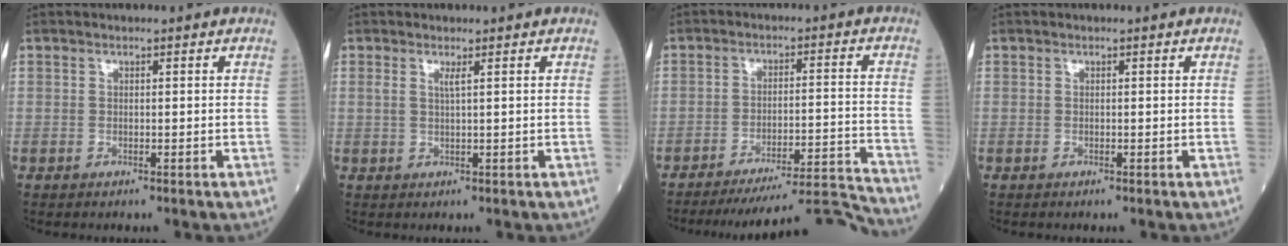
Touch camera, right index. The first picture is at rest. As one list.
[{"total": 1.1, "force": [0.4, -0.2, 1.0], "torque": [-0.024, 0.001, 0.009]}, {"total": 15.2, "force": [-14.8, -2.3, 2.2], "torque": [-0.013, 0.012, -0.214]}, {"total": 0.0}]